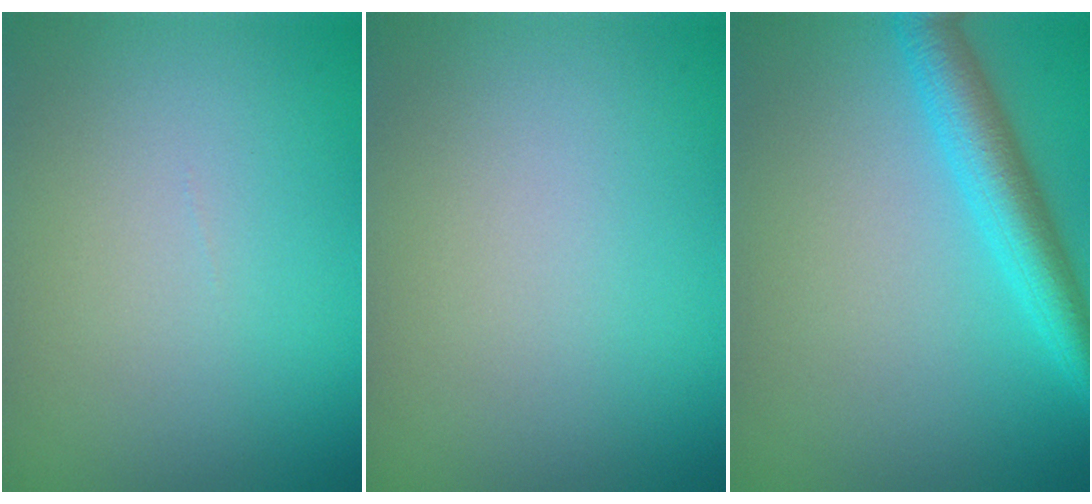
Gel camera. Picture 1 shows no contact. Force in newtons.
{"total": 0.0}
{"total": 4.2, "press": 4.2, "slide": 0.1}